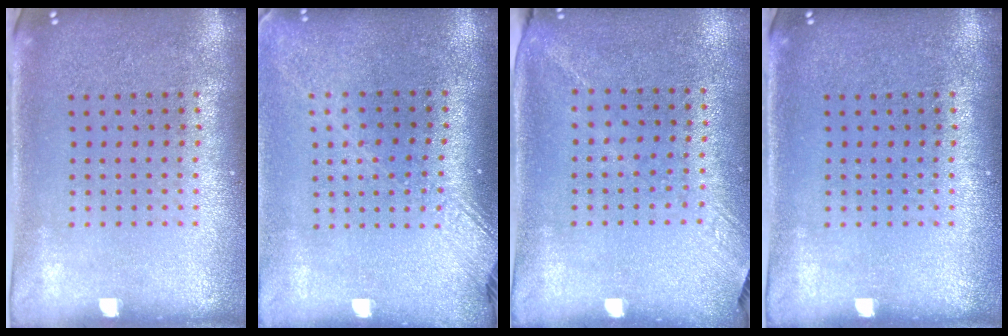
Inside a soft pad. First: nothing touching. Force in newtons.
{"total": 1.8, "press": 1.5, "slide": 1.1}
{"total": 1.4, "press": 1.0, "slide": 0.9}
{"total": 0.0}